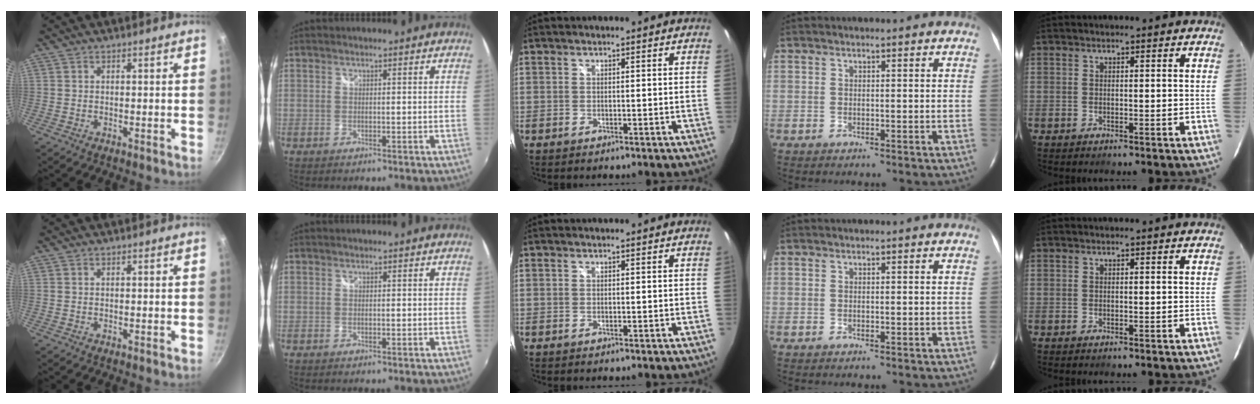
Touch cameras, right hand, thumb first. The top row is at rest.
{}